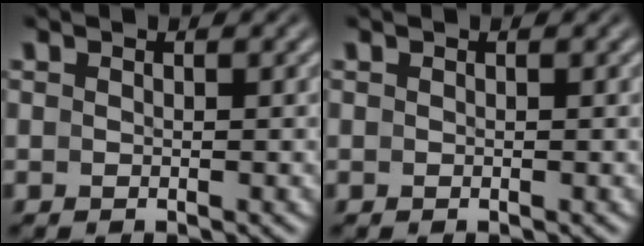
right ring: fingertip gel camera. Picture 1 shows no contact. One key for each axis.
{"total": 0.0}